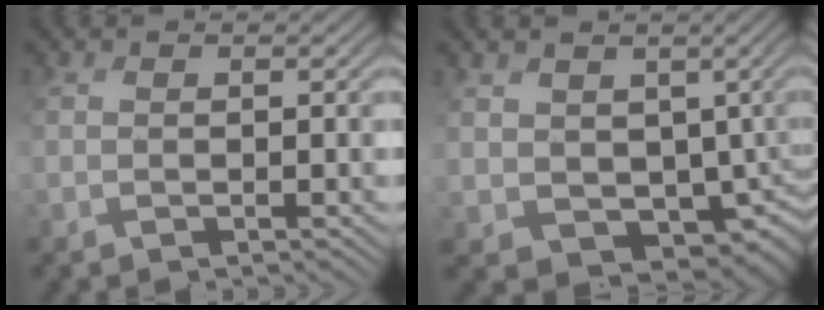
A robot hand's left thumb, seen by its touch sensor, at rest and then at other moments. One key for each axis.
{"total": 5.5, "fx": 0.4, "fy": 5.1, "fz": 2.1, "tx": -0.059, "ty": -0.039, "tz": 0.026}